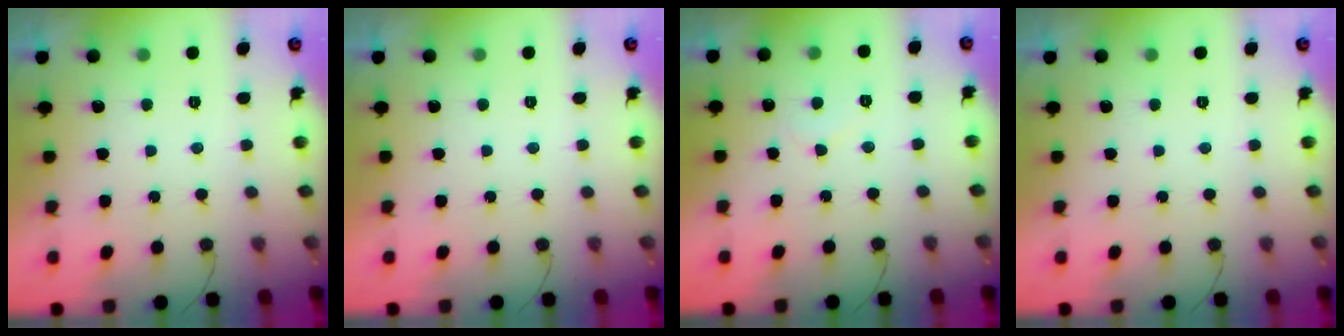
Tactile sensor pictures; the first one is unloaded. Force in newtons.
{"total": 1.9, "press": 1.9, "slide": 0.1}
{"total": 5.2, "press": 5.2, "slide": 0.5}
{"total": 0.0}